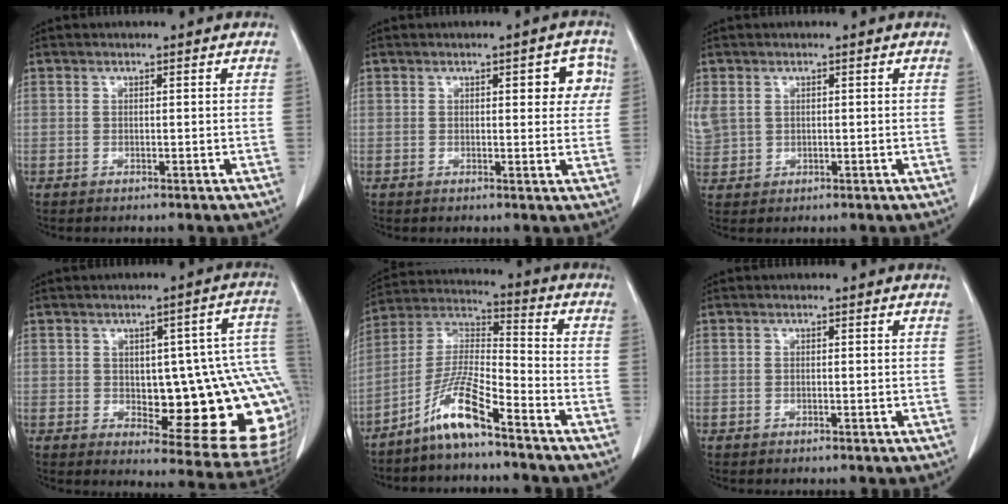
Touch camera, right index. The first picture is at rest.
{"total": 4.9, "force": [1.5, 1.9, 4.3], "torque": [-0.039, 0.010, 0.015]}
{"total": 6.5, "force": [1.3, 5.5, 3.3], "torque": [-0.113, 0.013, 0.040]}
{"total": 19.7, "force": [-1.2, 5.9, 18.8], "torque": [-0.147, 0.024, 0.005]}
{"total": 9.8, "force": [-6.9, 0.6, 7.0], "torque": [-0.151, -0.001, -0.137]}
{"total": 0.0}